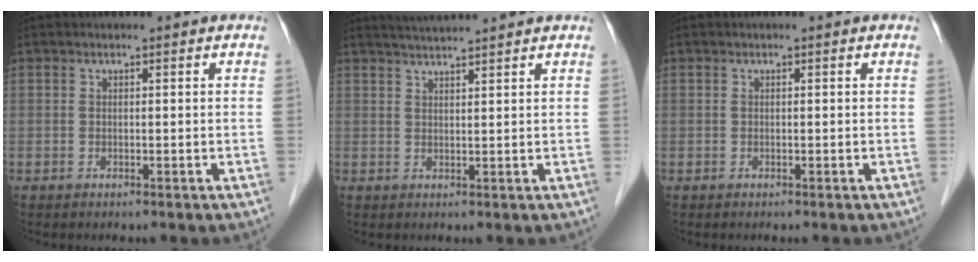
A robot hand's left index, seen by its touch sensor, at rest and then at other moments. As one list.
[{"total": 4.6, "force": [4.3, -0.9, 1.4], "torque": [-0.024, 0.019, 0.068]}, {"total": 0.0}]